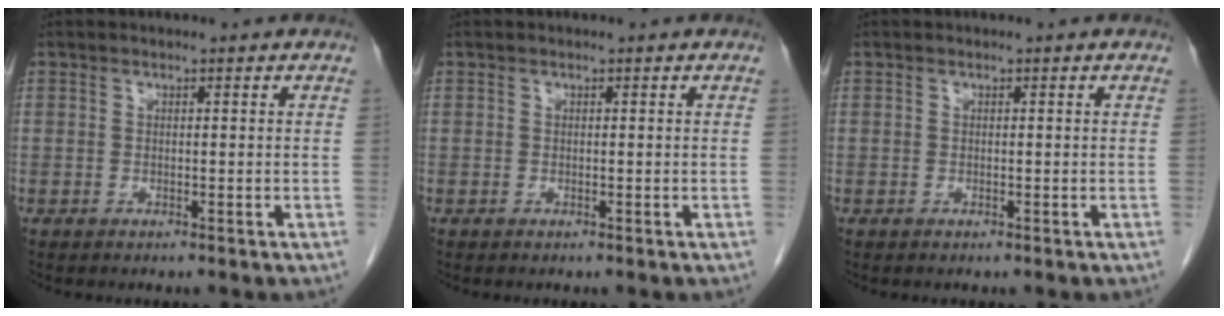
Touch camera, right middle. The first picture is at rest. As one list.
[{"total": 0.0}, {"total": 0.0}]